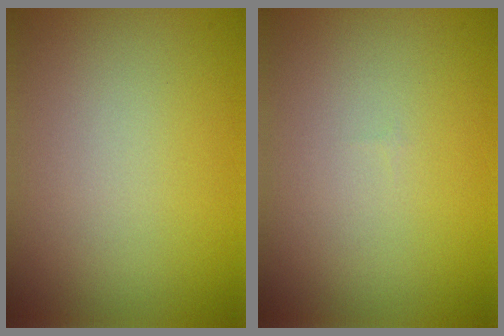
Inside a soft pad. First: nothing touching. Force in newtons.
{"total": 0.0}